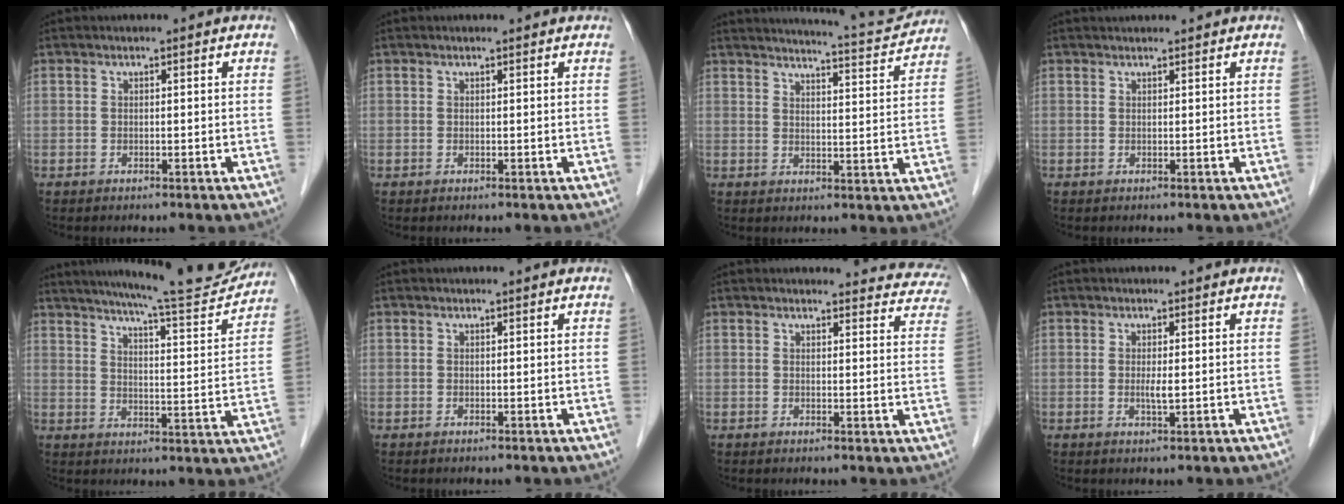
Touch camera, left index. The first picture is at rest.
{"total": 1.3, "force": [1.2, 0.2, 0.3], "torque": [-0.013, 0.009, 0.014]}
{"total": 11.3, "force": [11.0, -0.1, 2.4], "torque": [-0.039, -0.015, 0.137]}
{"total": 2.8, "force": [2.7, 0.2, 0.7], "torque": [-0.010, 0.027, 0.038]}
{"total": 17.3, "force": [16.0, 0.4, 6.5], "torque": [-0.101, -0.035, 0.213]}
{"total": 0.6, "force": [0.6, 0.0, 0.2], "torque": [-0.006, 0.003, 0.008]}
{"total": 13.2, "force": [12.7, 3.1, 1.7], "torque": [0.025, -0.047, 0.102]}
{"total": 1.5, "force": [0.1, 0.1, 1.5], "torque": [-0.032, -0.003, 0.004]}